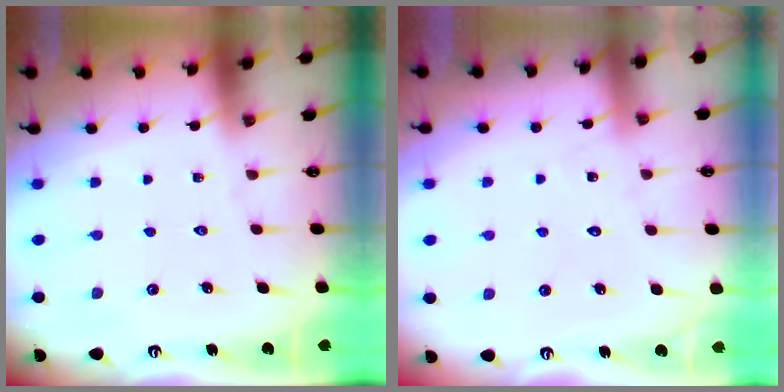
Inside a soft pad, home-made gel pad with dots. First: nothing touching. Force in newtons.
{"total": 5.8, "press": 5.8, "slide": 0.5}